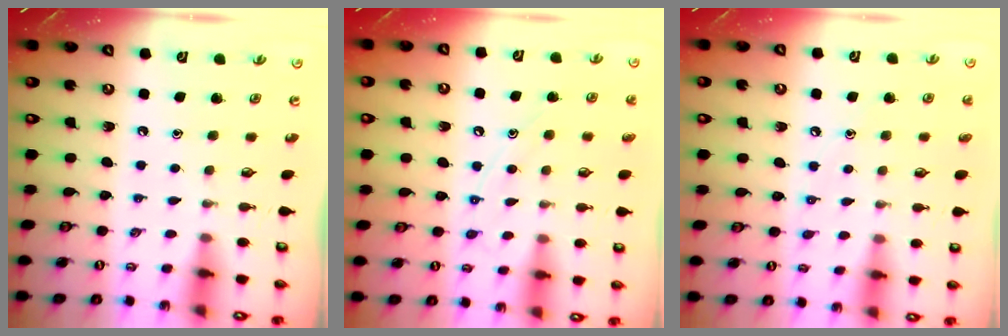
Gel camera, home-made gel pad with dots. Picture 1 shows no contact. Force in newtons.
{"total": 9.0, "press": 9.0, "slide": 0.8}
{"total": 5.4, "press": 5.3, "slide": 0.6}